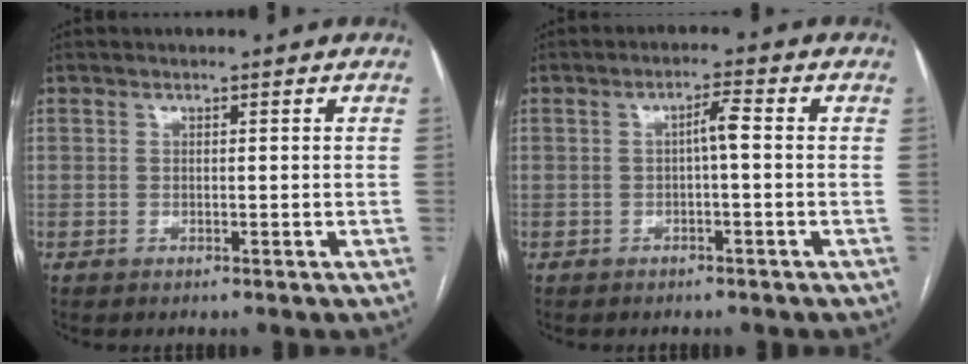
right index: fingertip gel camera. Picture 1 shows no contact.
{"total": 2.7, "force": [0.0, 0.3, 2.7], "torque": [-0.044, 0.006, -0.001]}